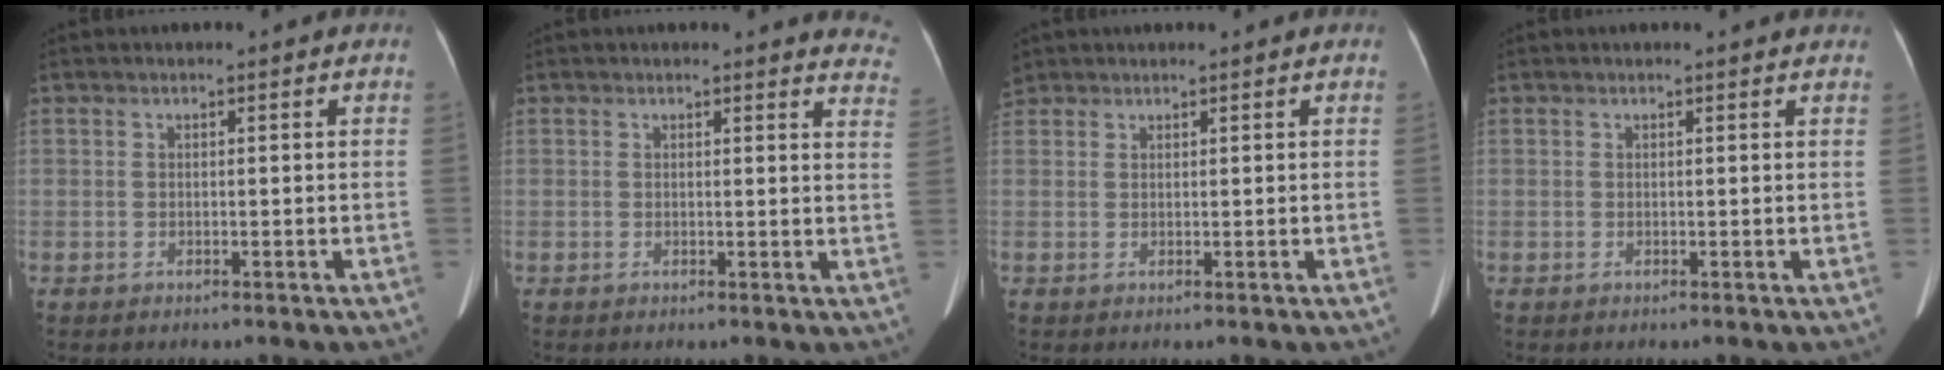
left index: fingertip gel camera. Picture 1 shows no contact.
{"total": 6.5, "force": [6.3, 1.1, 0.5], "torque": [0.027, -0.037, 0.027]}
{"total": 1.9, "force": [1.6, 1.0, 0.3], "torque": [-0.016, 0.013, 0.036]}
{"total": 2.6, "force": [2.5, 0.5, 0.5], "torque": [-0.010, 0.005, 0.015]}